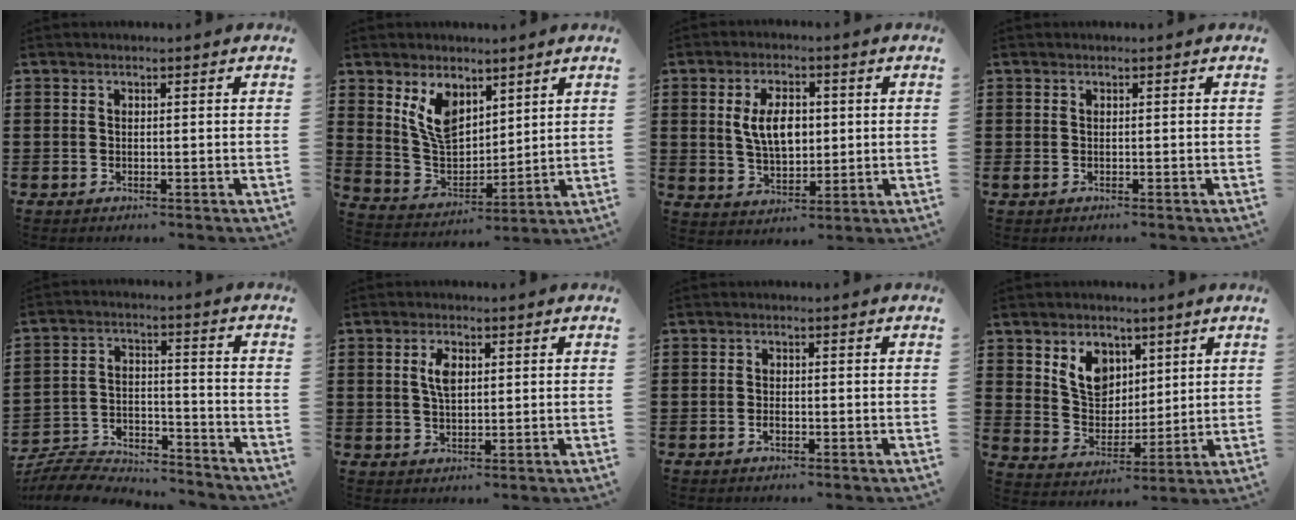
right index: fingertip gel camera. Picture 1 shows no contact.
{"total": 7.6, "force": [4.6, 4.5, 4.1], "torque": [-0.108, -0.008, 0.085]}
{"total": 6.7, "force": [0.8, 3.8, 5.4], "torque": [-0.105, 0.004, 0.006]}
{"total": 0.0}
{"total": 7.0, "force": [-6.8, 1.4, 1.1], "torque": [-0.033, 0.008, -0.138]}
{"total": 3.7, "force": [1.0, 1.8, 3.0], "torque": [-0.065, 0.010, 0.016]}
{"total": 1.1, "force": [-0.5, 0.5, 0.8], "torque": [-0.016, -0.004, -0.009]}
{"total": 7.0, "force": [3.7, 5.4, 2.4], "torque": [-0.067, 0.007, 0.068]}